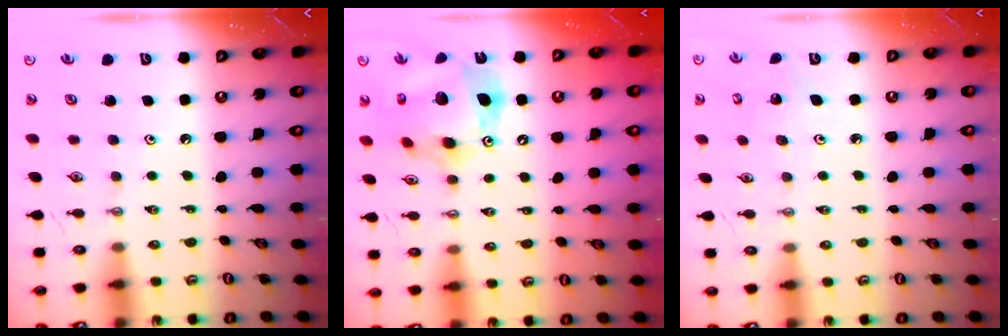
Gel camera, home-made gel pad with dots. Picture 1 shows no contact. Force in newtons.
{"total": 16.7, "press": 16.6, "slide": 1.7}
{"total": 2.0, "press": 2.0, "slide": 0.1}